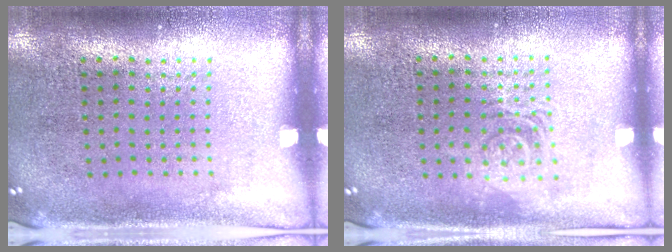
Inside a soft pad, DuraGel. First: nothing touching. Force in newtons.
{"total": 1.3, "press": 1.2, "slide": 0.3}